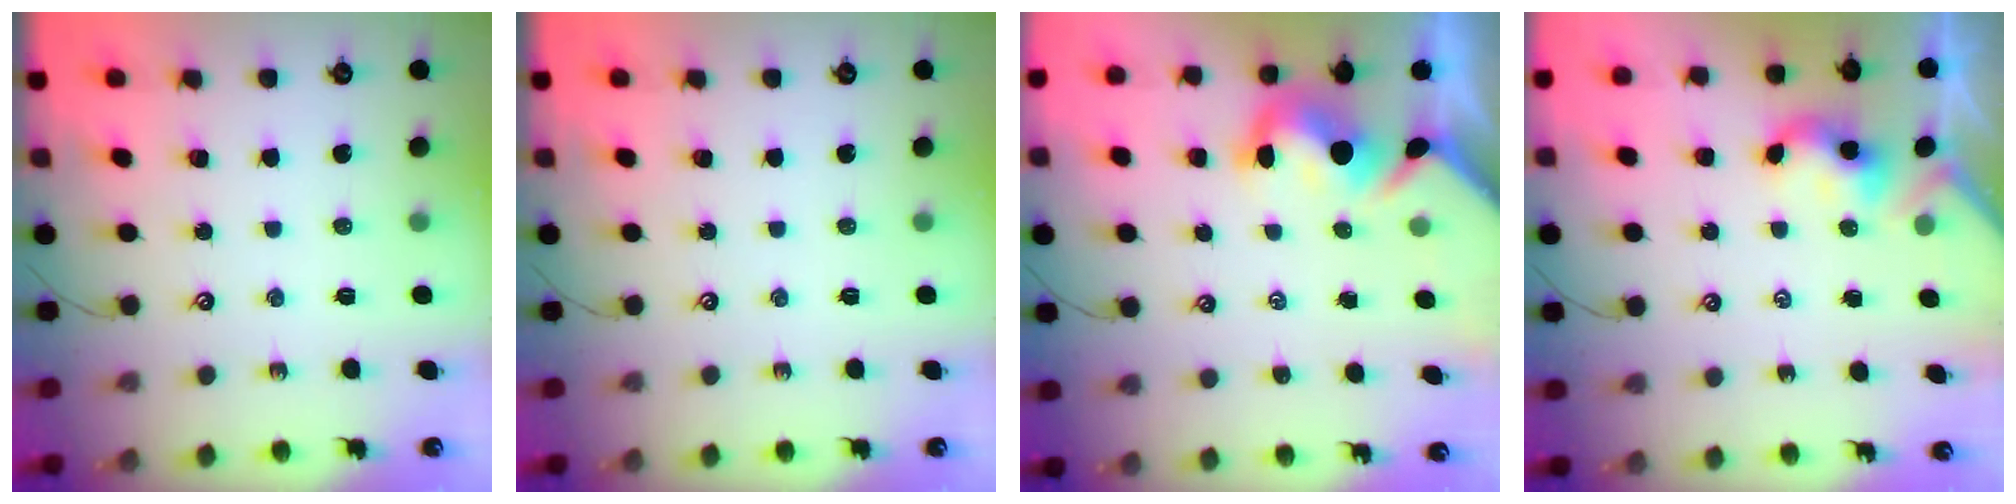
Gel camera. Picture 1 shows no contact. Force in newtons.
{"total": 0.0}
{"total": 6.3, "press": 6.2, "slide": 1.1}
{"total": 2.6, "press": 2.6, "slide": 0.3}